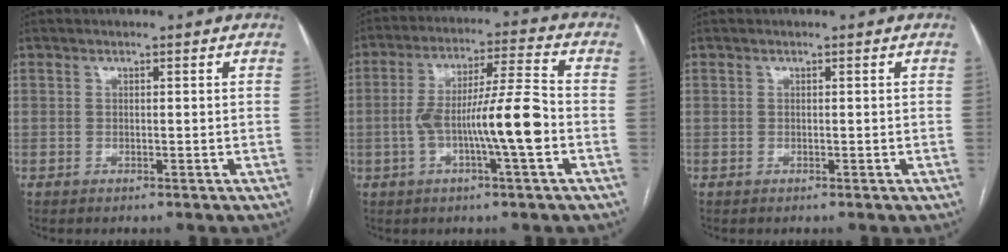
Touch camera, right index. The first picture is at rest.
{"total": 11.6, "force": [-2.7, 0.3, 11.2], "torque": [-0.204, 0.012, -0.050]}
{"total": 0.0}